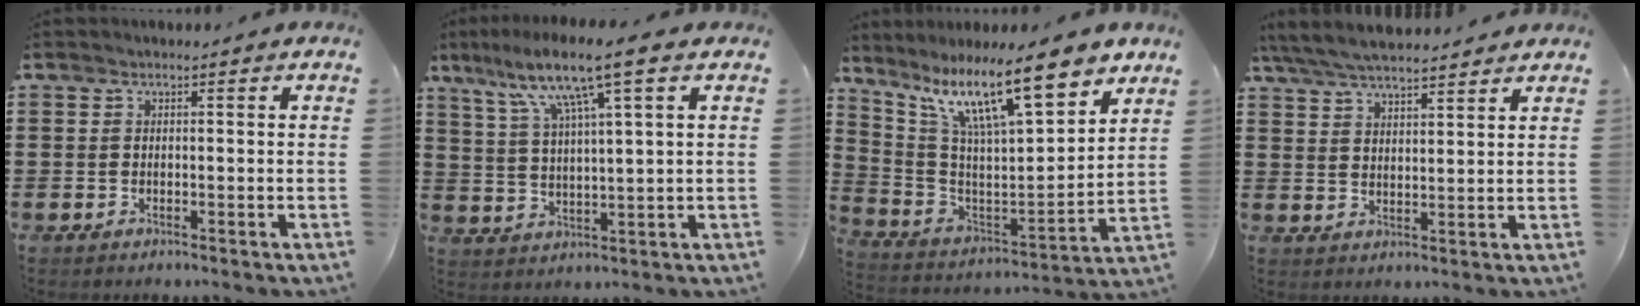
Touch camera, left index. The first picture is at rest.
{"total": 9.3, "force": [5.4, 0.5, 7.6], "torque": [-0.162, -0.013, 0.088]}
{"total": 14.6, "force": [10.0, 3.3, 10.1], "torque": [-0.199, -0.054, 0.166]}
{"total": 5.7, "force": [5.3, 0.7, 2.0], "torque": [-0.055, -0.014, 0.098]}